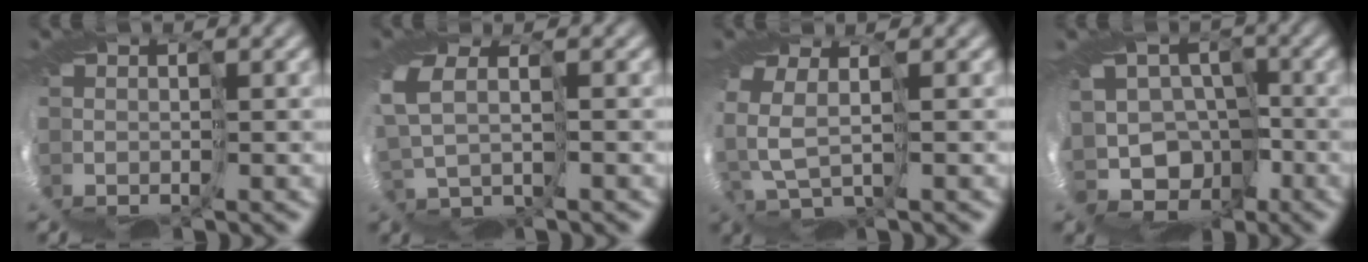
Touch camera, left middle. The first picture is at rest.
{"total": 2.9, "force": [2.7, -0.2, 0.9], "torque": [-0.045, 0.003, 0.046]}
{"total": 2.6, "force": [2.5, -0.7, 0.6], "torque": [-0.046, 0.006, 0.037]}
{"total": 8.3, "force": [-4.4, 6.4, 2.9], "torque": [-0.044, -0.008, -0.072]}